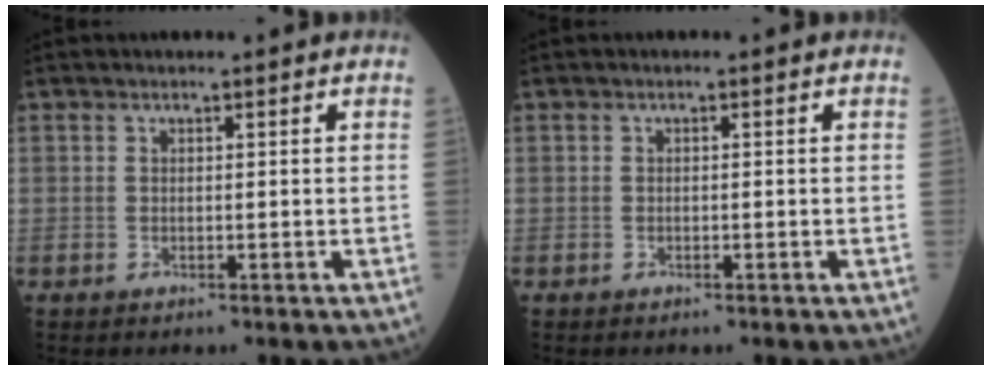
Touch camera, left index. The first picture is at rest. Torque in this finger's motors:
{"motor_torque": [0.00, 0.00, 0.00, 0.00]}